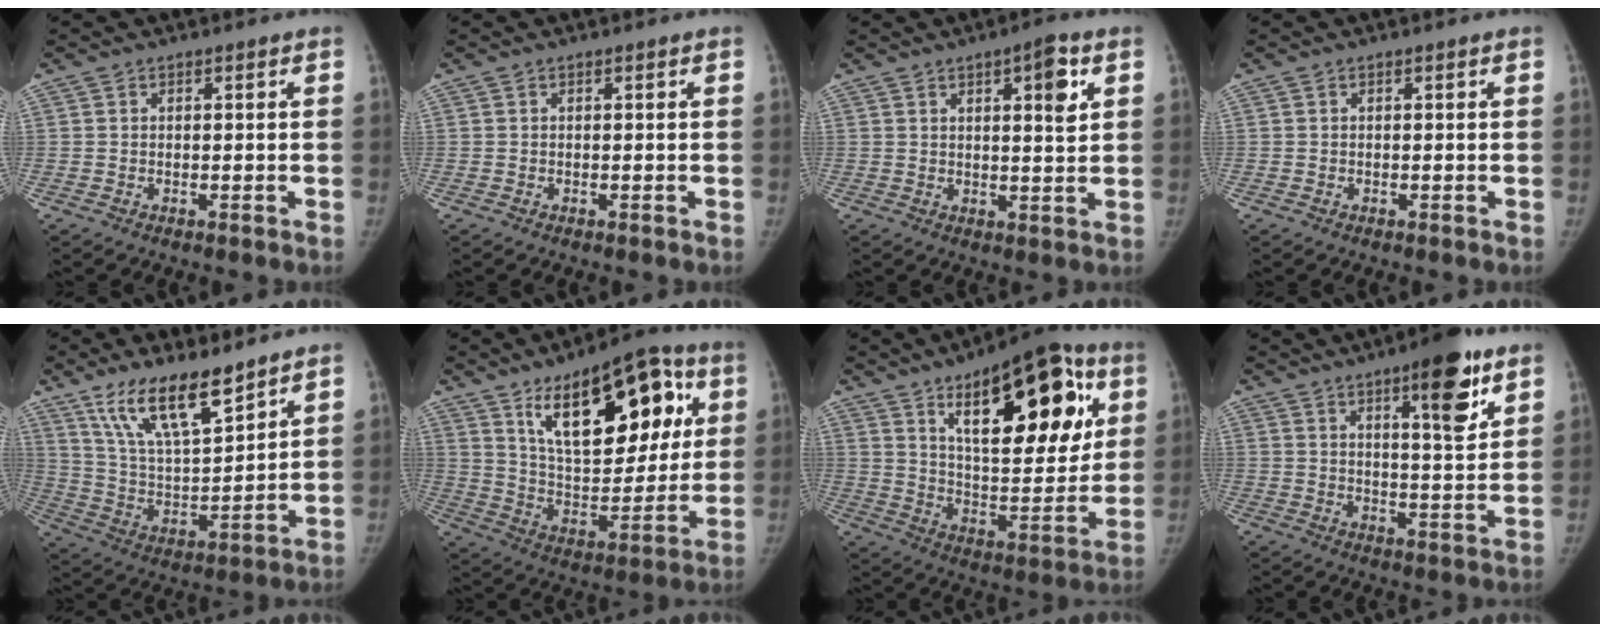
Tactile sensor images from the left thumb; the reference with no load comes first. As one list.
[{"total": 0.0}, {"total": 6.4, "force": [2.7, 1.8, 5.6], "torque": [-0.066, -0.012, 0.035]}, {"total": 0.0}, {"total": 15.2, "force": [10.7, 4.6, 9.8], "torque": [-0.154, -0.061, 0.210]}, {"total": 25.2, "force": [10.3, 12.0, 19.6], "torque": [-0.234, -0.024, 0.166]}, {"total": 26.8, "force": [11.1, 11.2, 21.6], "torque": [-0.263, -0.031, 0.170]}, {"total": 12.2, "force": [6.7, 3.1, 9.7], "torque": [-0.117, -0.036, 0.093]}]